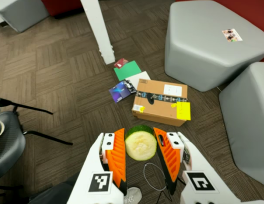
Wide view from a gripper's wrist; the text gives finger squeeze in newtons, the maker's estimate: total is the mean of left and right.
{"total": 10.4, "left": 10.8, "right": 10.0}